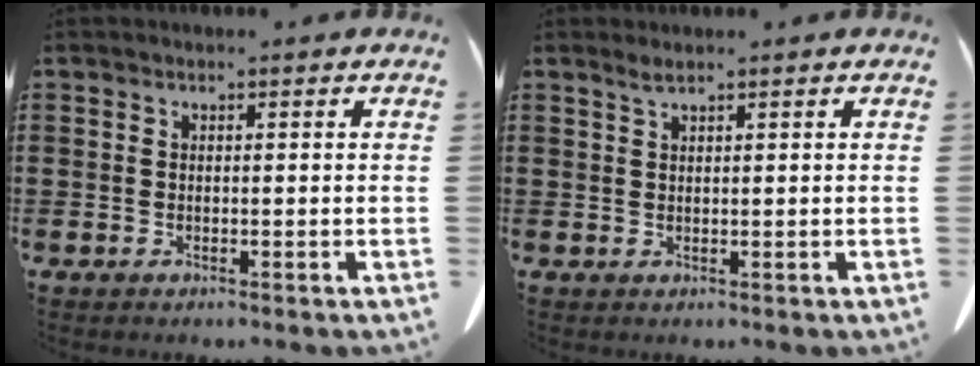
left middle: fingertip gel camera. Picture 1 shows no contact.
{"total": 1.2, "force": [0.9, 0.1, 0.8], "torque": [-0.017, 0.000, 0.017]}